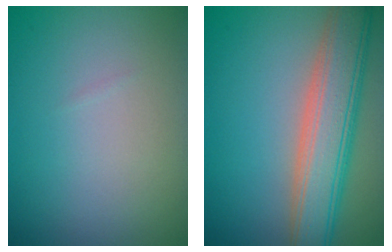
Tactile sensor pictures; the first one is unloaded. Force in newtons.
{"total": 7.6, "press": 7.6, "slide": 0.4}